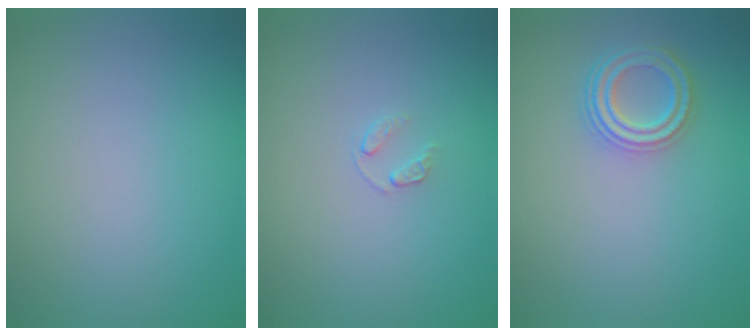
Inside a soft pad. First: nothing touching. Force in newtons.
{"total": 0.8, "press": 0.5, "slide": 0.6}
{"total": 3.7, "press": 3.4, "slide": 1.5}